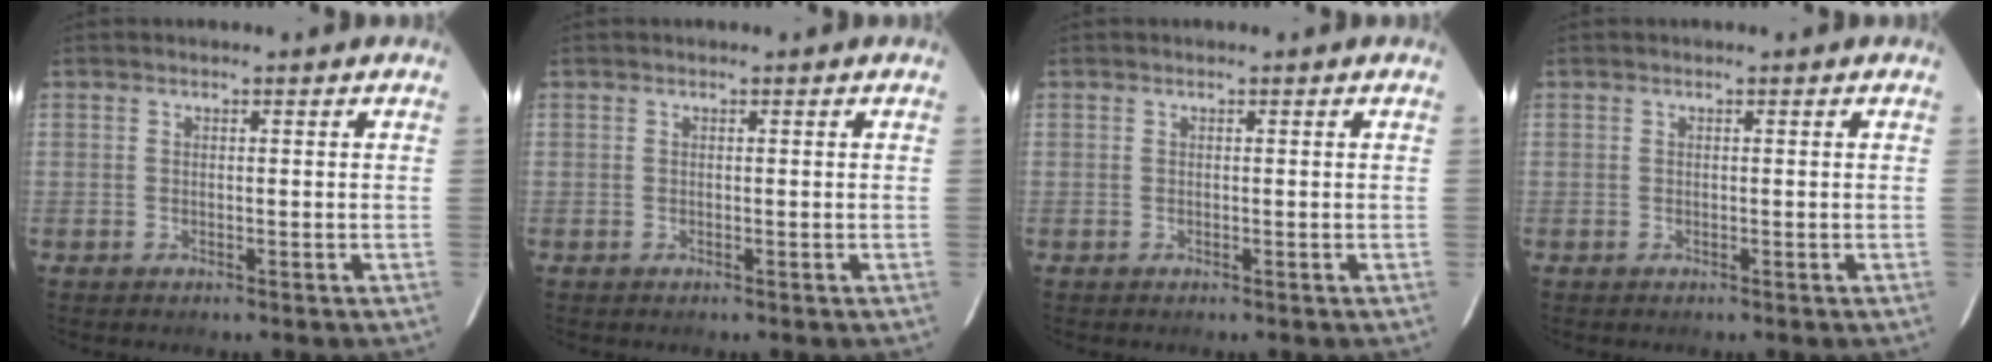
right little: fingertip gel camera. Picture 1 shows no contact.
{"total": 0.0}
{"total": 0.0}
{"total": 0.0}